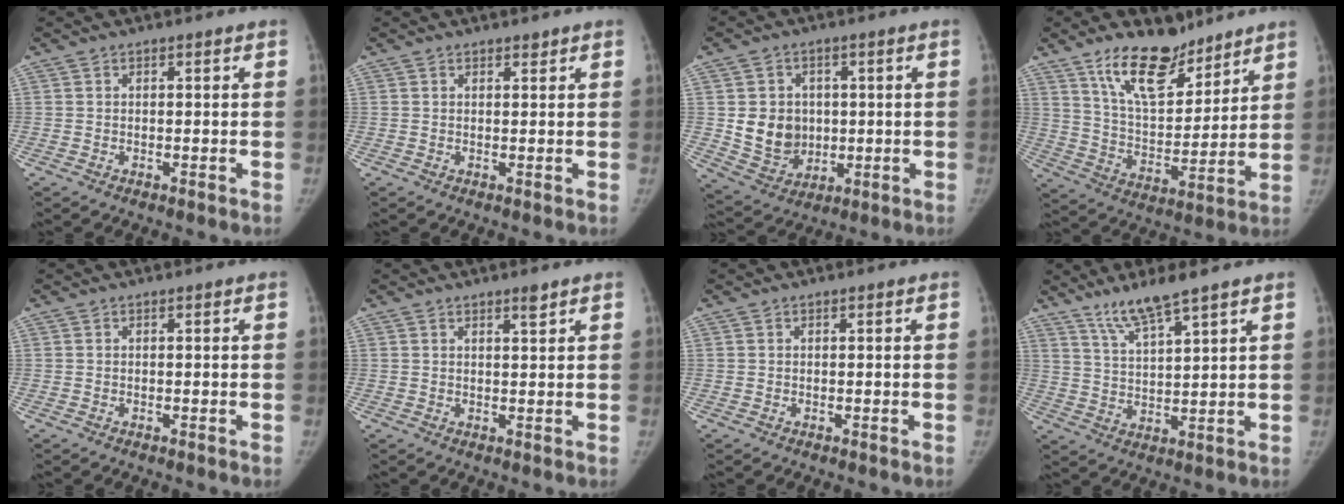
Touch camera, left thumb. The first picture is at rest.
{"total": 0.9, "force": [0.8, 0.4, 0.3], "torque": [-0.002, -0.006, 0.011]}
{"total": 10.0, "force": [0.6, 8.5, 5.1], "torque": [-0.051, -0.008, 0.028]}
{"total": 15.3, "force": [10.9, 7.0, 8.2], "torque": [-0.102, -0.072, 0.198]}
{"total": 0.0}
{"total": 1.8, "force": [1.4, 0.2, 1.1], "torque": [-0.015, -0.010, 0.023]}
{"total": 0.0}
{"total": 7.8, "force": [6.0, 0.4, 5.0], "torque": [-0.100, -0.036, 0.124]}